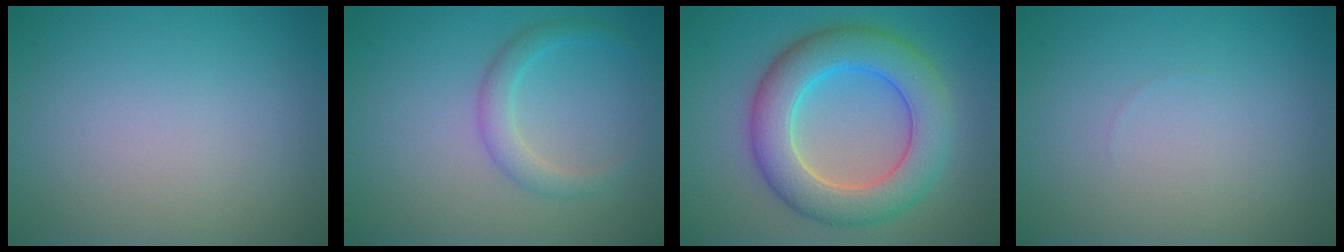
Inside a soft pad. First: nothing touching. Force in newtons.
{"total": 2.2, "press": 2.2, "slide": 0.0}
{"total": 7.9, "press": 7.8, "slide": 0.4}
{"total": 0.0}